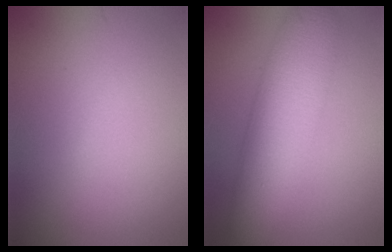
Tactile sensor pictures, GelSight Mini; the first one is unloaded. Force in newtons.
{"total": 7.2, "press": 7.2, "slide": 0.3}